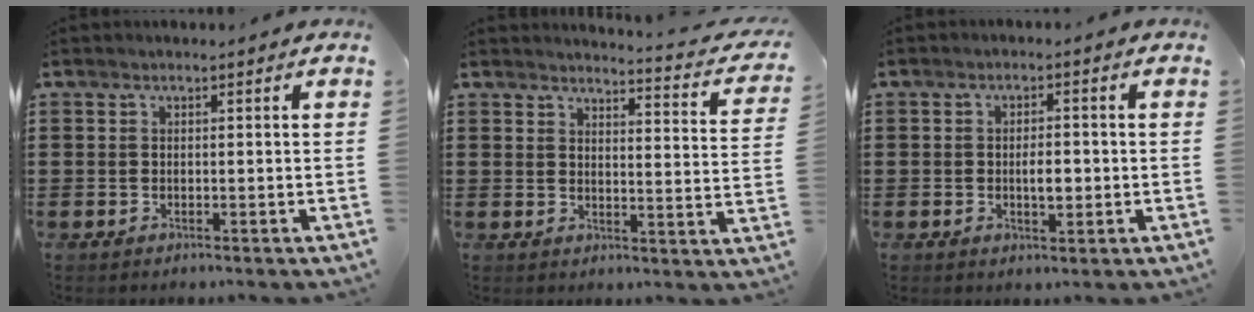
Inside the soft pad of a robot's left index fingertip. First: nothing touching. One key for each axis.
{"total": 3.4, "fx": 3.2, "fy": -0.3, "fz": 1.1, "tx": -0.023, "ty": -0.033, "tz": 0.047}
{"total": 3.1, "fx": -0.3, "fy": 1.3, "fz": 2.8, "tx": -0.052, "ty": 0.004, "tz": -0.006}